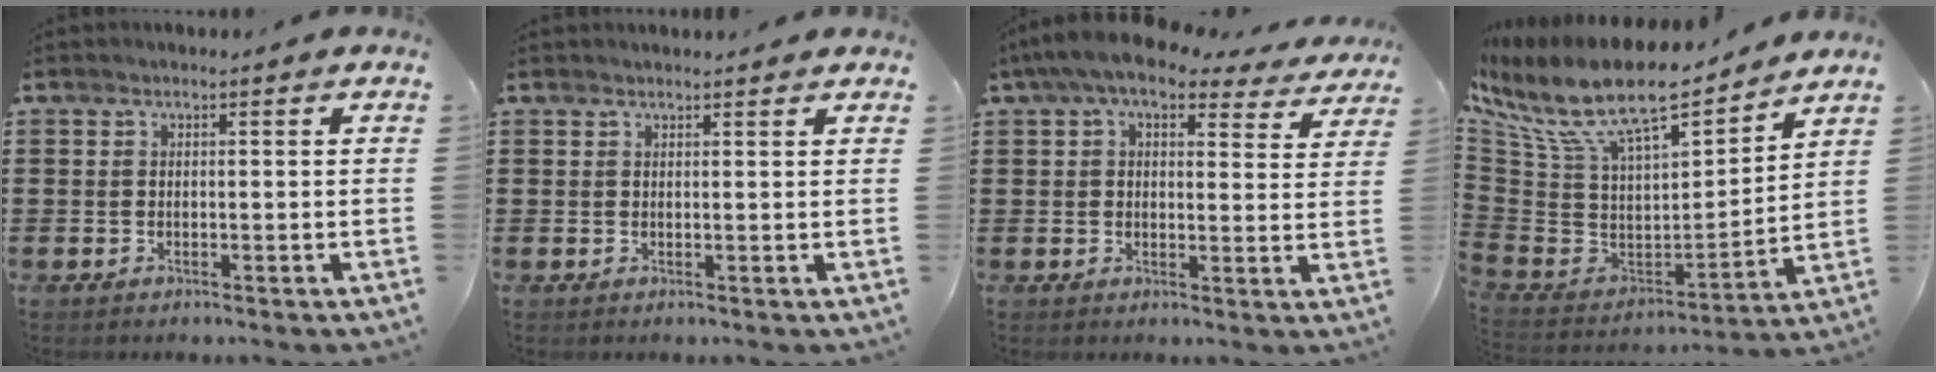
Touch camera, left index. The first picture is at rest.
{"total": 1.0, "force": [1.0, 0.0, 0.3], "torque": [-0.008, -0.002, 0.019]}
{"total": 7.2, "force": [5.6, 1.6, 4.2], "torque": [-0.098, -0.015, 0.100]}
{"total": 13.5, "force": [9.5, 3.9, 8.8], "torque": [-0.207, -0.066, 0.164]}